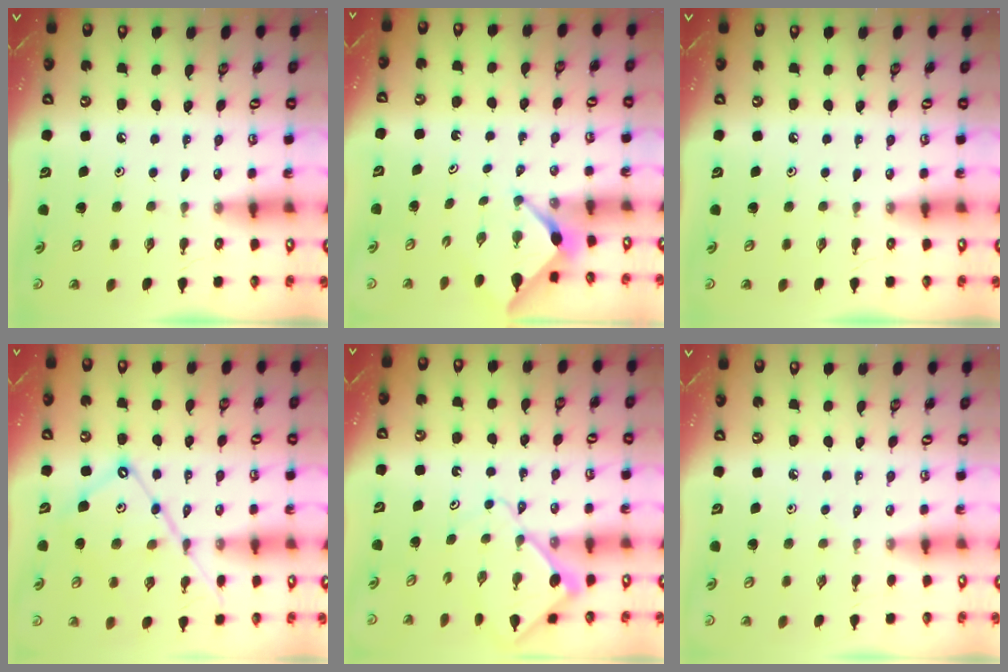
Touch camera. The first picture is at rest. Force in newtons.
{"total": 2.6, "press": 2.6, "slide": 0.3}
{"total": 0.0}
{"total": 13.1, "press": 13.1, "slide": 1.1}
{"total": 8.3, "press": 8.3, "slide": 0.8}
{"total": 0.6, "press": 0.6, "slide": 0.3}